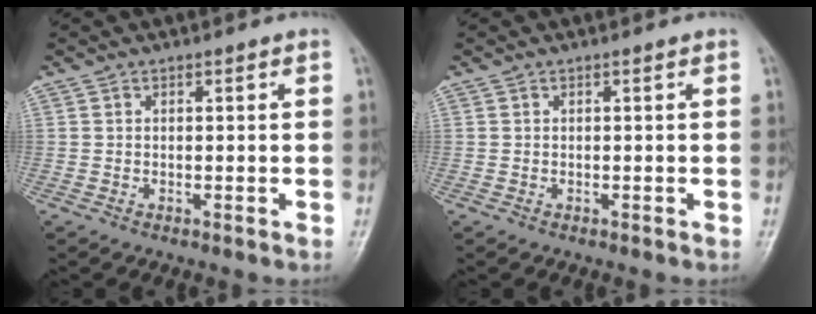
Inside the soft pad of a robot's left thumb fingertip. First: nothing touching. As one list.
[{"total": 0.0}]